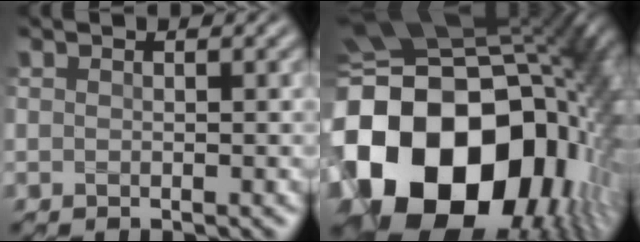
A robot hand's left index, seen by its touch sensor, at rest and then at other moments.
{"total": 19.9, "force": [-5.0, 14.4, 12.9], "torque": [-0.270, -0.014, -0.090]}